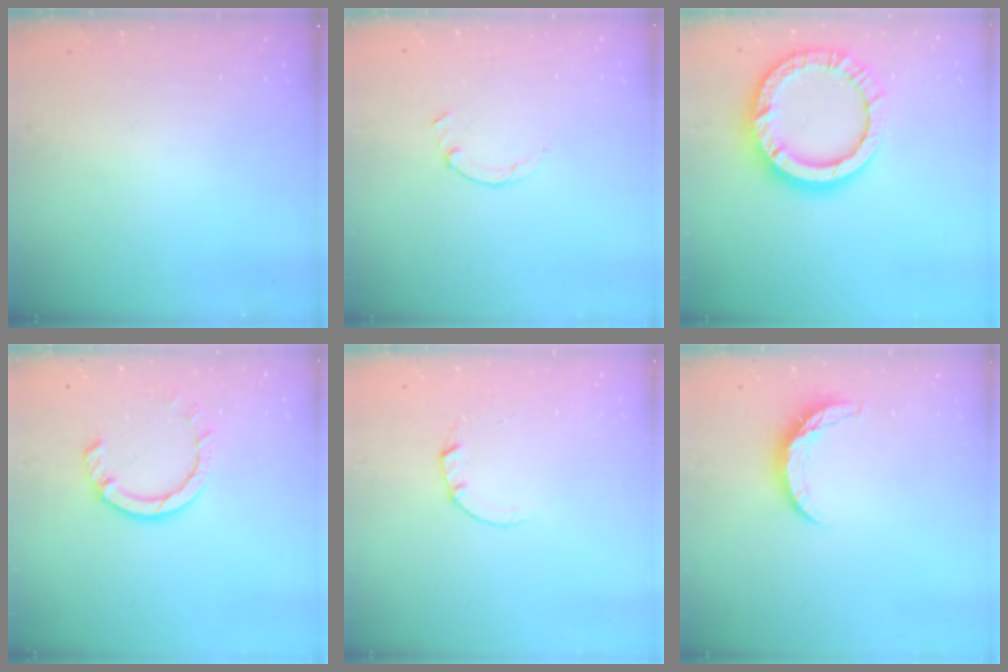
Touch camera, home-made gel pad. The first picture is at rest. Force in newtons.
{"total": 0.9, "press": 0.9, "slide": 0.3}
{"total": 16.2, "press": 16.1, "slide": 1.6}
{"total": 7.1, "press": 7.0, "slide": 1.1}
{"total": 2.0, "press": 2.0, "slide": 0.2}
{"total": 6.6, "press": 6.5, "slide": 0.6}